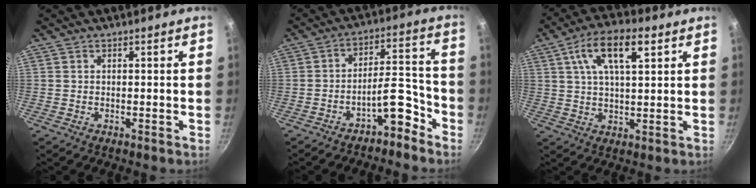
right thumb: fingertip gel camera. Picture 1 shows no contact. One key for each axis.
{"total": 8.2, "fx": -5.4, "fy": 3.1, "fz": 5.3, "tx": -0.056, "ty": 0.069, "tz": -0.078}
{"total": 11.8, "fx": 4.9, "fy": 4.8, "fz": 9.7, "tx": -0.159, "ty": 0.002, "tz": 0.081}